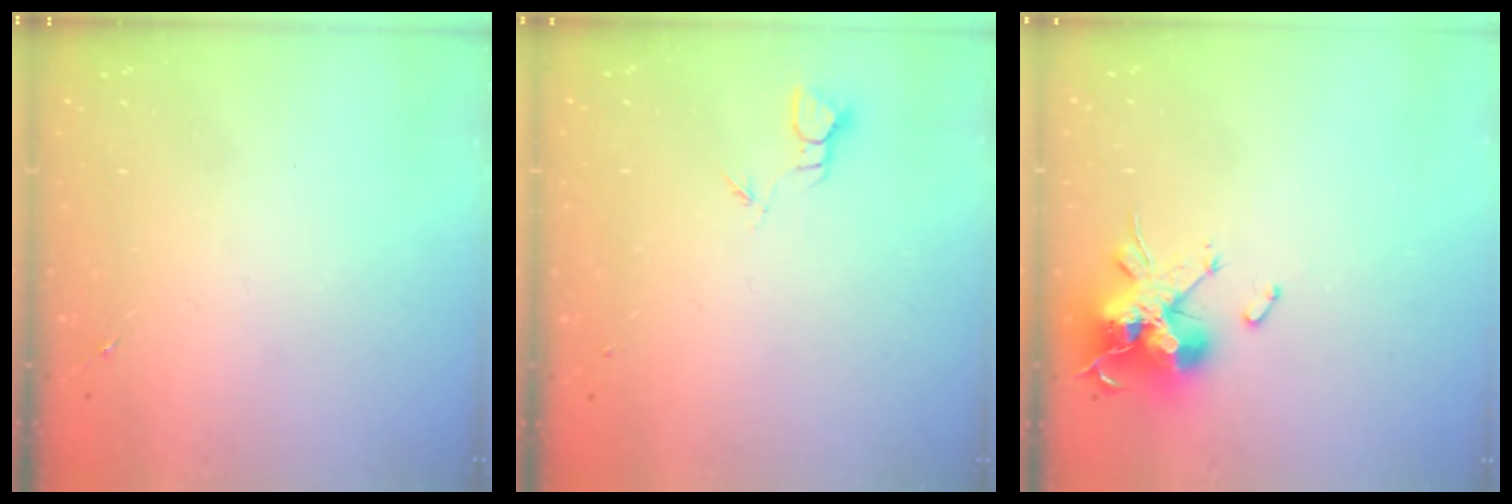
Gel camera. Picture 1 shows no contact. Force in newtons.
{"total": 2.0, "press": 2.0, "slide": 0.1}
{"total": 15.3, "press": 15.1, "slide": 2.4}